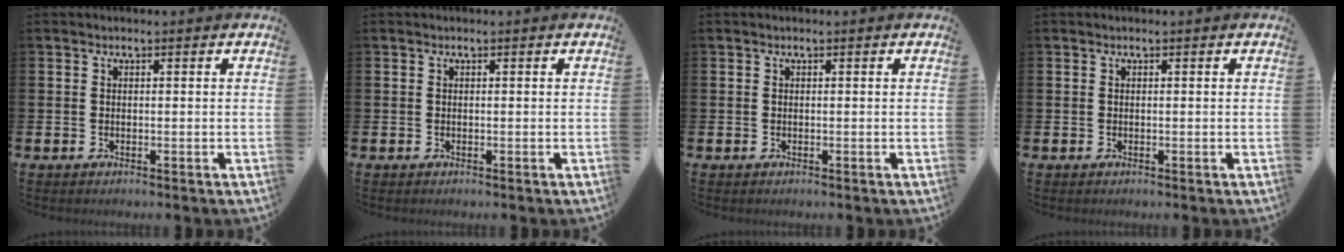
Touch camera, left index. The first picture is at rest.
{"total": 0.0}
{"total": 0.0}
{"total": 0.0}